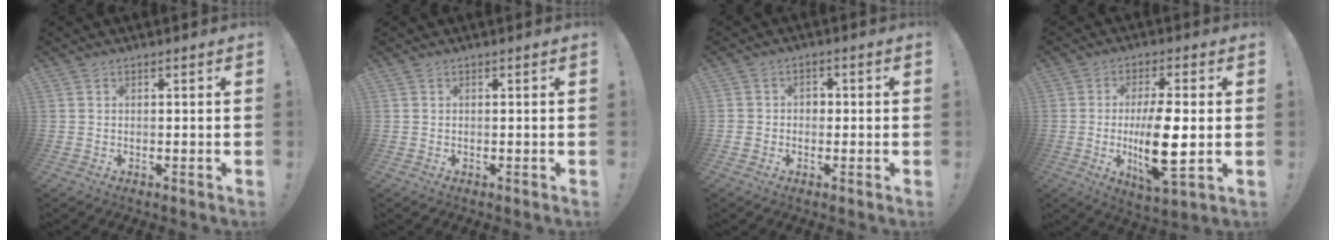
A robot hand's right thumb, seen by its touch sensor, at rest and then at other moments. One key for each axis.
{"total": 0.0}
{"total": 3.0, "fx": -0.7, "fy": 2.7, "fz": 1.1, "tx": -0.028, "ty": 0.009, "tz": -0.013}
{"total": 13.9, "fx": -1.5, "fy": 3.8, "fz": 13.2, "tx": -0.258, "ty": -0.014, "tz": -0.032}